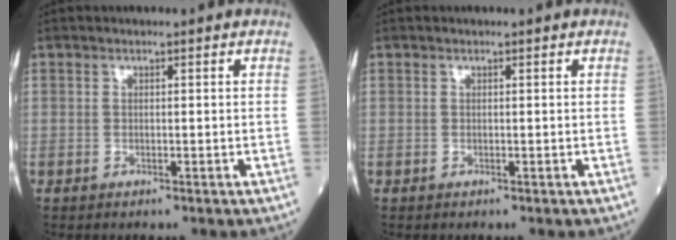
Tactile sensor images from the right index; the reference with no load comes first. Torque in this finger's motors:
{"motor_torque": [0.04, 0.02, 0.00, 0.00]}